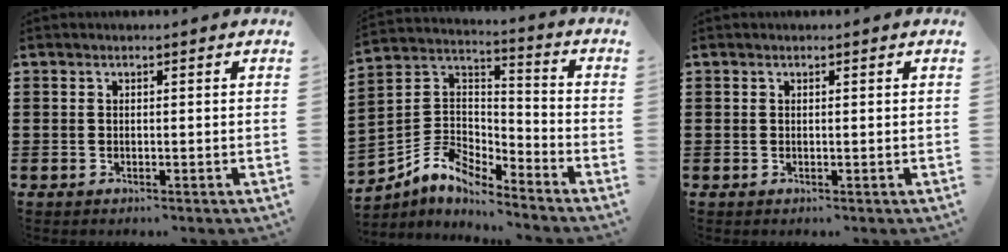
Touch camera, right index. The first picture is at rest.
{"total": 5.7, "force": [-4.8, 2.3, 1.9], "torque": [-0.067, -0.012, -0.106]}
{"total": 0.0}